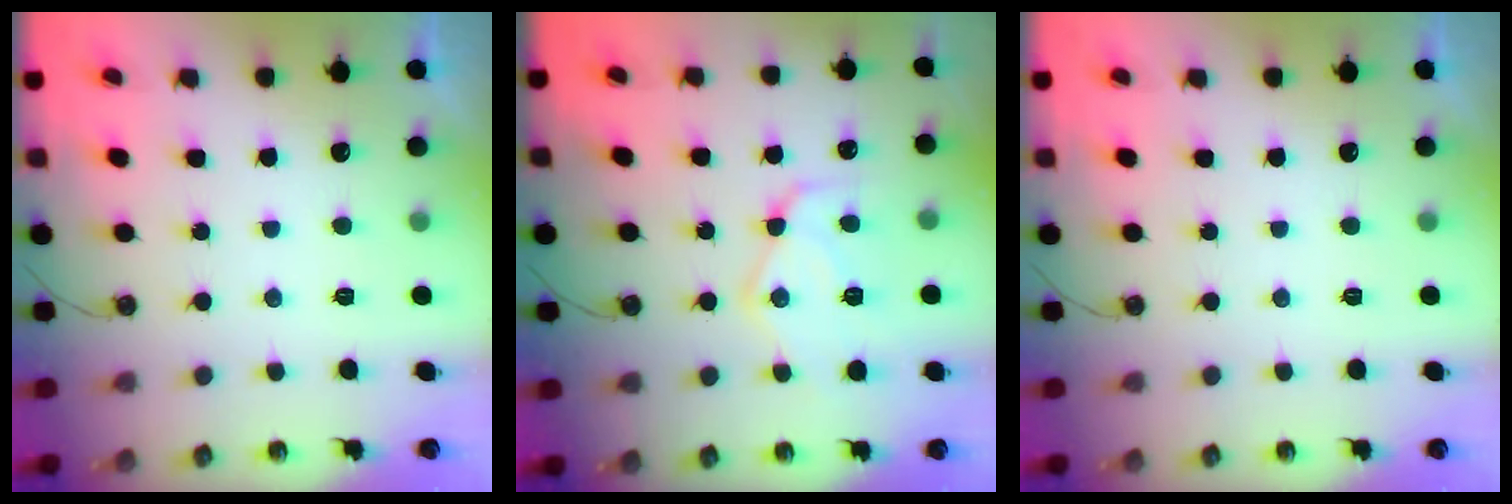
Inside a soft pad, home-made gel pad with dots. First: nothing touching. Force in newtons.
{"total": 14.7, "press": 14.6, "slide": 1.3}
{"total": 0.0}